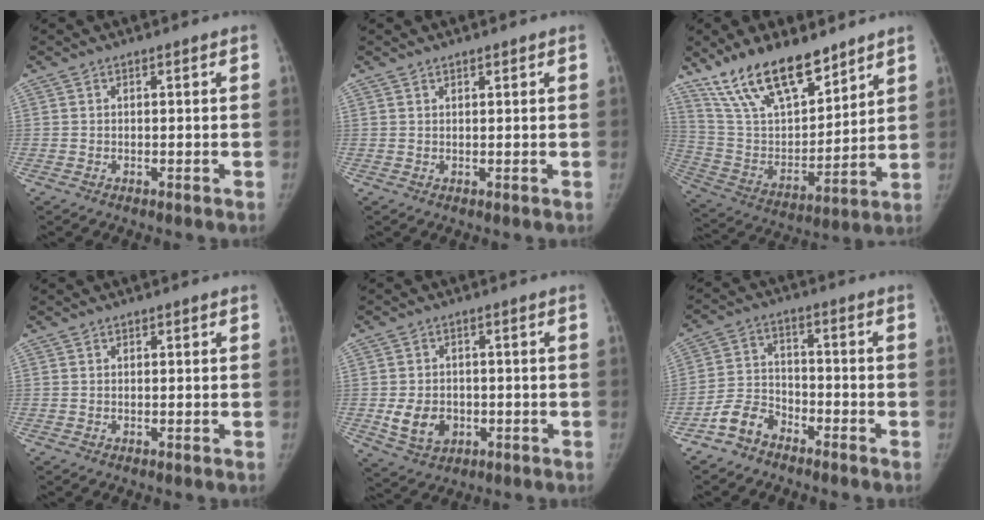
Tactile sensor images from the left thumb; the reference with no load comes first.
{"total": 0.9, "force": [0.8, 0.4, 0.3], "torque": [-0.001, -0.004, 0.011]}
{"total": 20.4, "force": [14.8, 8.1, 11.4], "torque": [-0.163, -0.068, 0.278]}
{"total": 0.6, "force": [0.3, 0.4, 0.1], "torque": [0.004, -0.001, 0.003]}
{"total": 7.1, "force": [-1.3, 5.6, 4.1], "torque": [-0.056, 0.002, -0.009]}
{"total": 6.5, "force": [-4.8, 3.9, 2.1], "torque": [-0.034, 0.029, -0.102]}